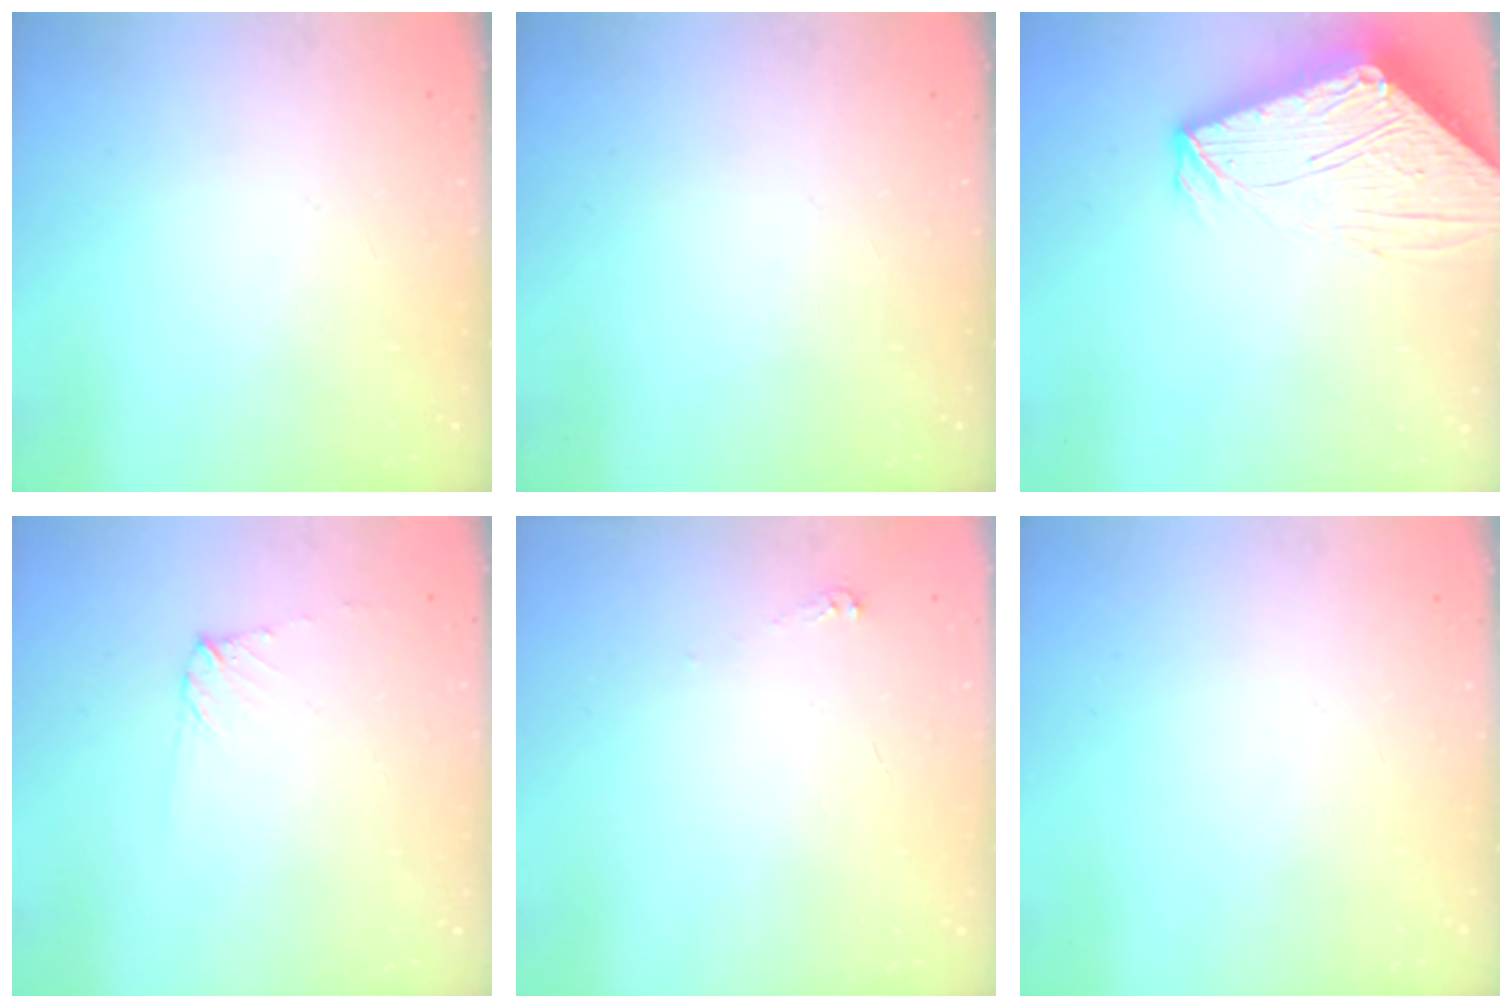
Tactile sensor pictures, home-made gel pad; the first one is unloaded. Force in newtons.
{"total": 0.0}
{"total": 13.1, "press": 13.0, "slide": 1.8}
{"total": 5.1, "press": 5.1, "slide": 0.8}
{"total": 2.5, "press": 2.5, "slide": 0.3}
{"total": 0.0}